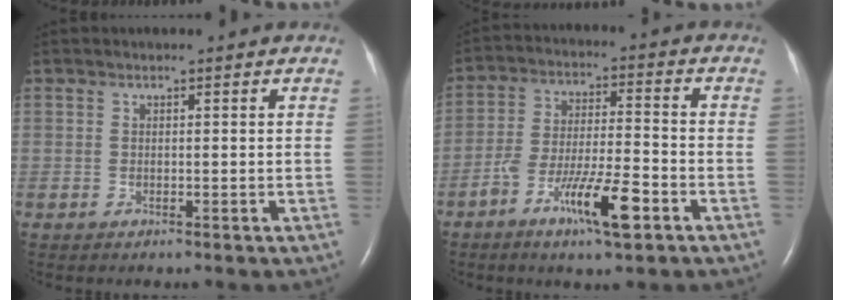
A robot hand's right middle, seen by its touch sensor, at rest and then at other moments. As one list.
[{"total": 10.2, "force": [-5.5, 1.5, 8.5], "torque": [-0.160, -0.003, -0.095]}]